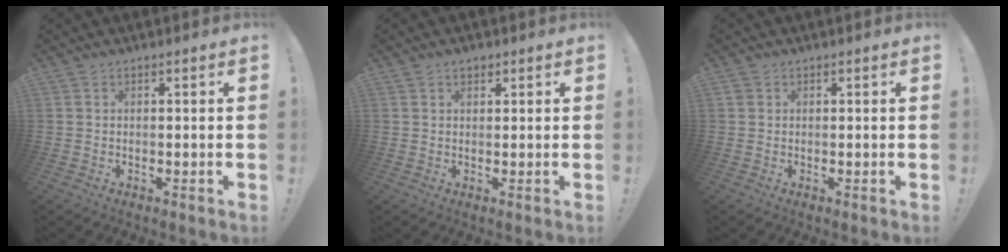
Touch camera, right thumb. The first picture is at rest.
{"total": 1.4, "force": [1.0, 0.8, 0.6], "torque": [-0.002, -0.003, 0.015]}
{"total": 1.1, "force": [0.5, 1.0, 0.3], "torque": [-0.009, 0.003, 0.011]}